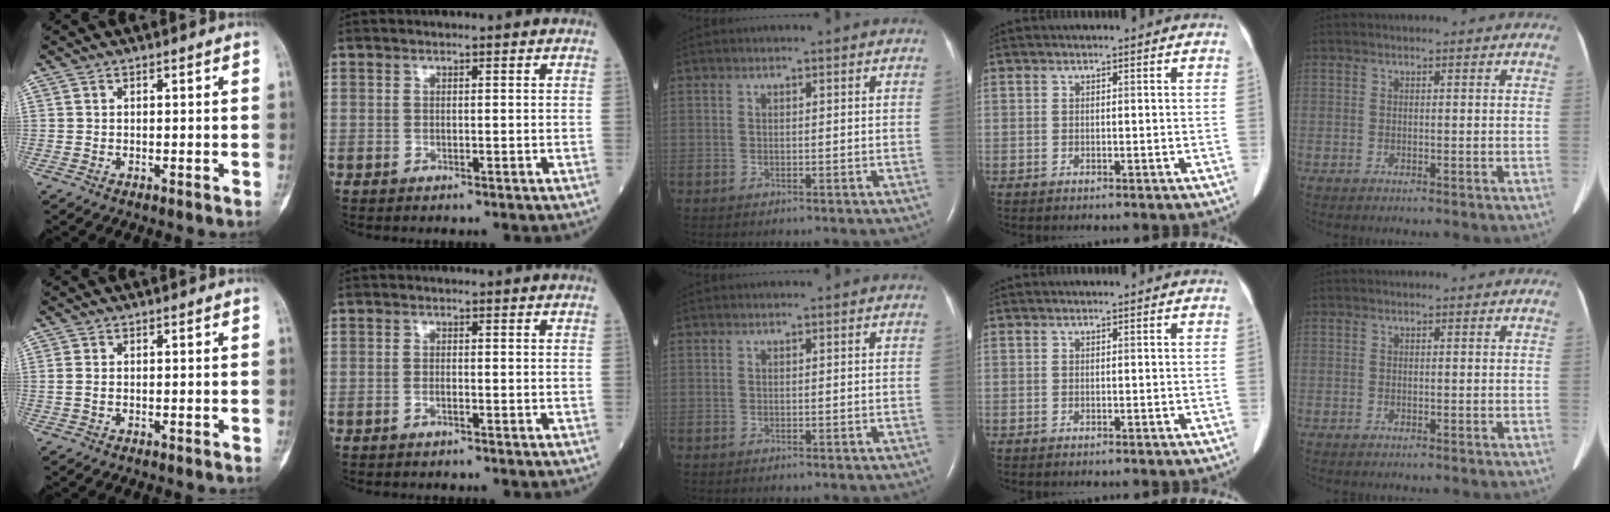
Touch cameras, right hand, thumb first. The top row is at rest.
{"thumb": {"total": 1.0, "force": [-0.1, 0.6, 0.8], "torque": [-0.022, -0.001, 0.000]}, "index": {"total": 0.8, "force": [-0.5, 0.1, 0.6], "torque": [-0.017, -0.002, -0.008]}}